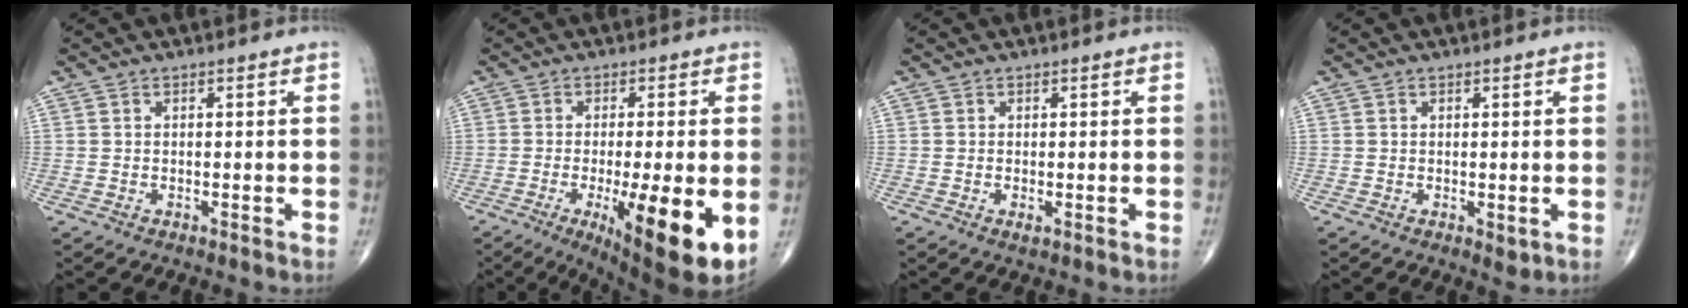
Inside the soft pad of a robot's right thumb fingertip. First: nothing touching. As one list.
[{"total": 14.7, "force": [-4.2, 3.1, 13.7], "torque": [-0.176, -0.020, -0.051]}, {"total": 0.9, "force": [-0.2, 0.4, 0.8], "torque": [-0.015, -0.003, -0.004]}, {"total": 1.5, "force": [-0.2, 0.7, 1.3], "torque": [-0.017, -0.005, -0.001]}]